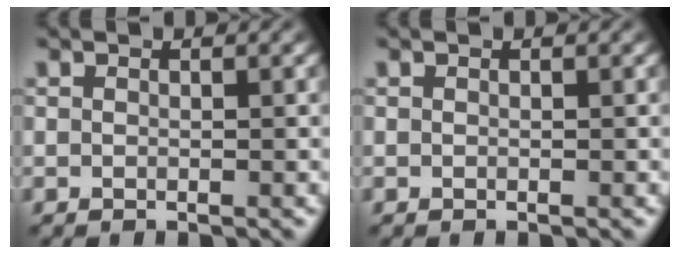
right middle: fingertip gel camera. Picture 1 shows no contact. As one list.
[{"total": 0.0}]